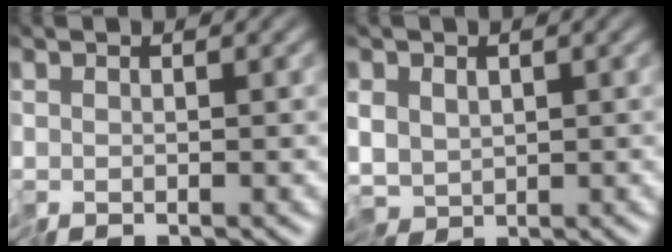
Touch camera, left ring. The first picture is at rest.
{"total": 4.1, "force": [-0.3, 3.3, 2.4], "torque": [-0.047, -0.008, -0.005]}